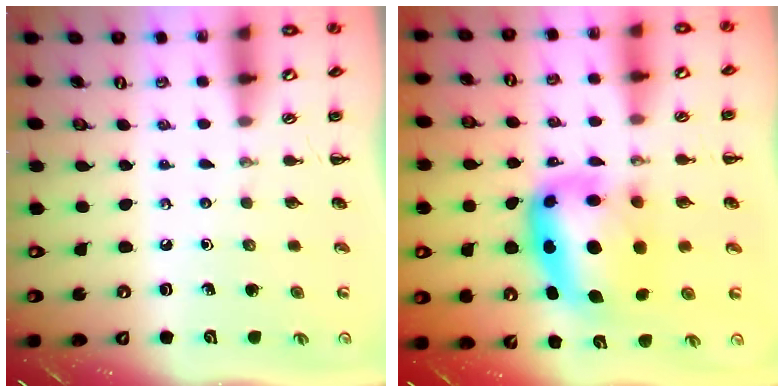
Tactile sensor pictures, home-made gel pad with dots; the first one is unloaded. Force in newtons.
{"total": 12.0, "press": 11.6, "slide": 3.2}